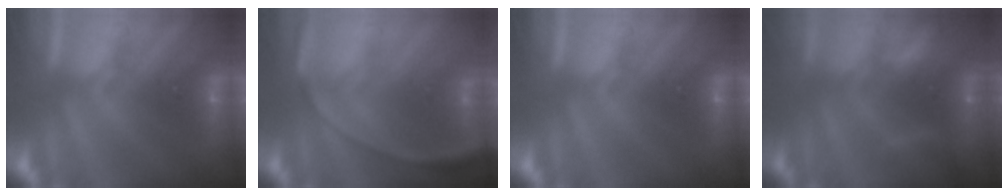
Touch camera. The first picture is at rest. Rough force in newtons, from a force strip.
{"total": 2.8}
{"total": 0.0}
{"total": 6.8}